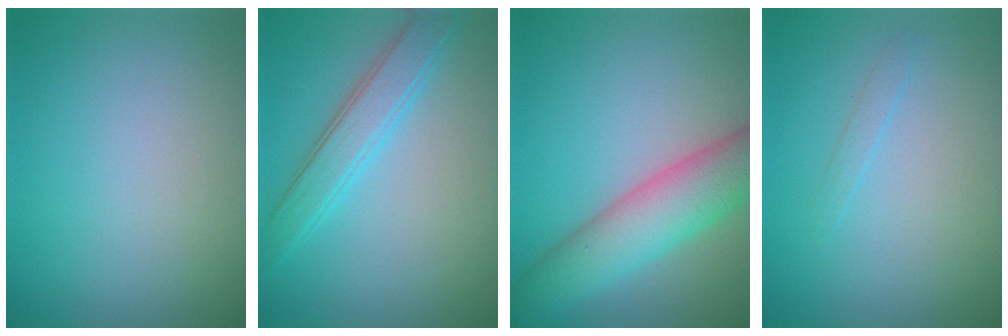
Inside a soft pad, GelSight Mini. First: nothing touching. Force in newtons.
{"total": 3.3, "press": 3.3, "slide": 0.0}
{"total": 6.7, "press": 6.7, "slide": 0.4}
{"total": 0.7, "press": 0.7, "slide": 0.1}